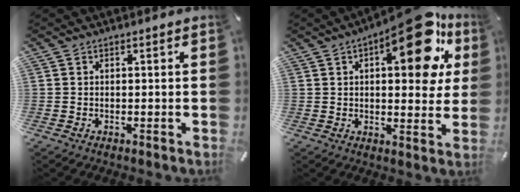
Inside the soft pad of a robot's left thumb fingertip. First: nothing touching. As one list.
[{"total": 19.1, "force": [9.2, 7.3, 15.1], "torque": [-0.201, -0.043, 0.137]}]